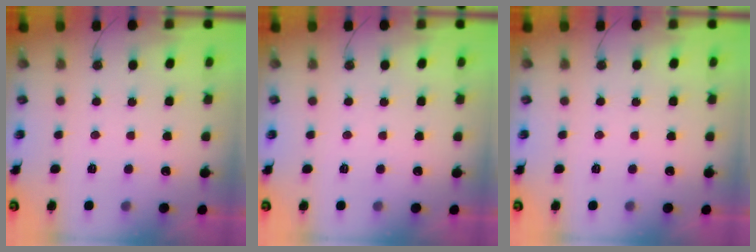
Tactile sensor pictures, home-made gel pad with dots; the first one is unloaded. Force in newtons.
{"total": 0.0}
{"total": 0.0}